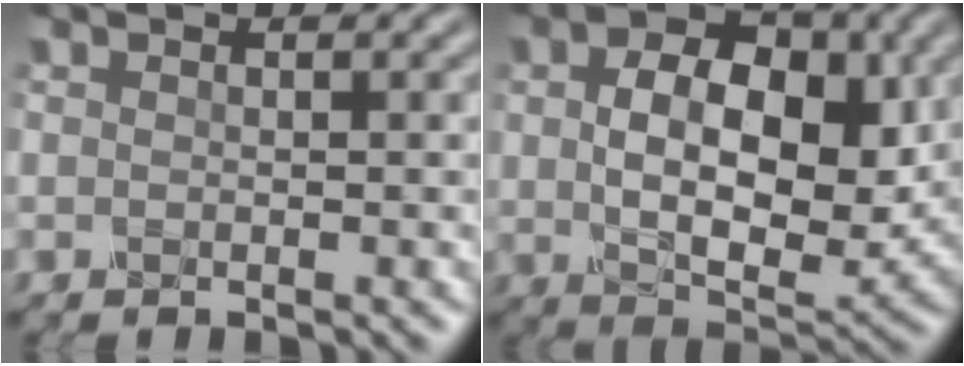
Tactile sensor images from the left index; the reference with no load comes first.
{"total": 9.1, "force": [1.0, 5.8, 7.0], "torque": [-0.133, -0.009, 0.024]}